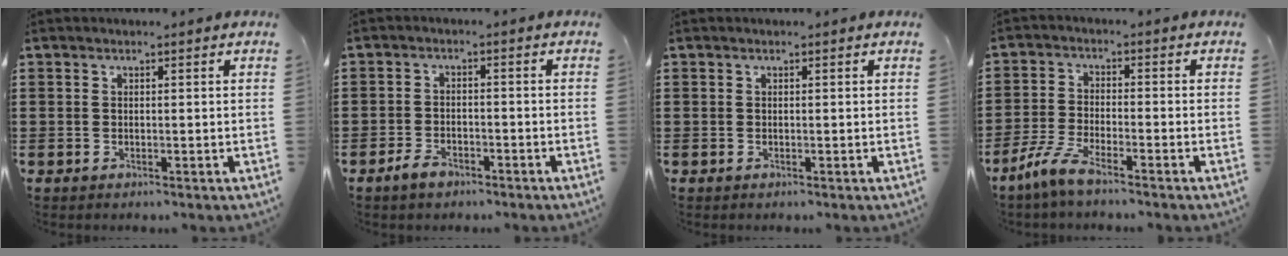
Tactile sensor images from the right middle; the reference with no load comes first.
{"total": 2.7, "force": [-2.1, 1.2, 1.2], "torque": [-0.025, 0.005, -0.041]}
{"total": 0.0}
{"total": 5.2, "force": [-4.0, 0.5, 3.2], "torque": [-0.086, -0.014, -0.081]}